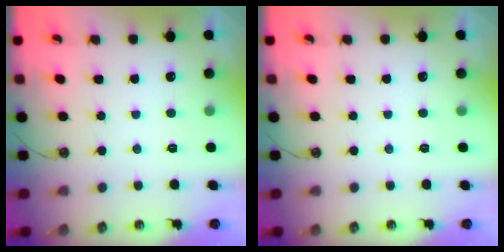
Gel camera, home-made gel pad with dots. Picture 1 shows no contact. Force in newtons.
{"total": 0.0}